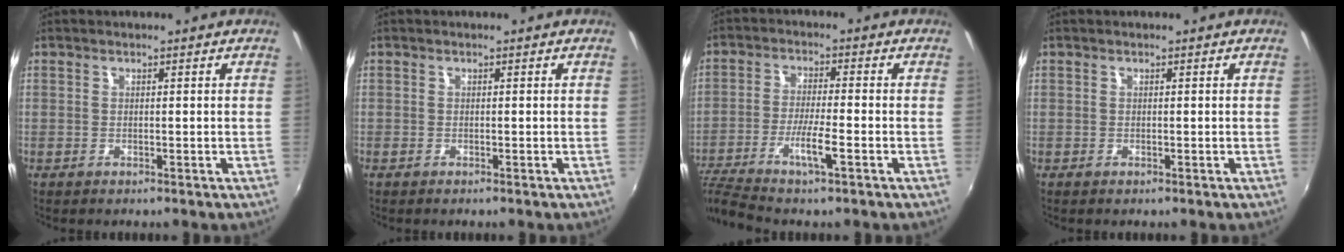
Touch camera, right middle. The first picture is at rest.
{"total": 0.0}
{"total": 9.5, "force": [-5.8, 0.2, 7.6], "torque": [-0.160, -0.019, -0.108]}
{"total": 0.0}